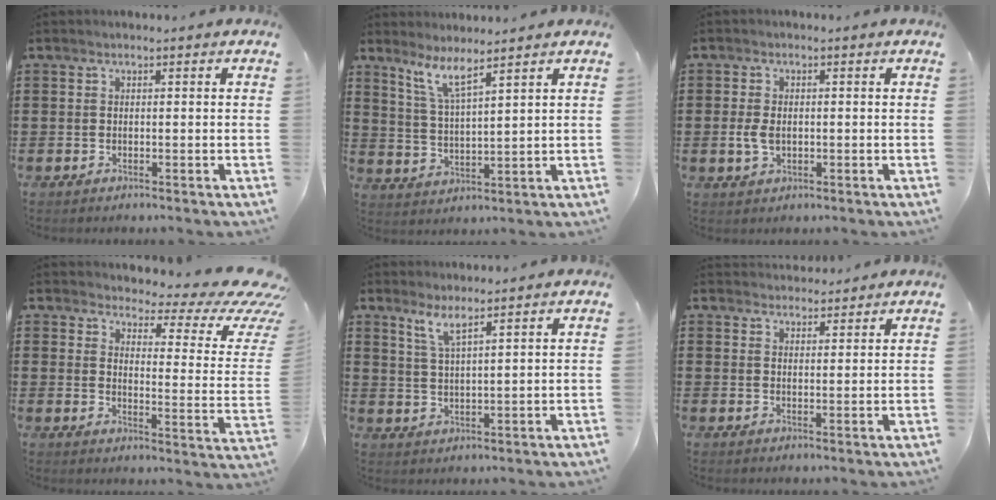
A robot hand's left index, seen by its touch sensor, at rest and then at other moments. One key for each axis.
{"total": 5.6, "fx": 4.3, "fy": 0.2, "fz": 3.6, "tx": -0.084, "ty": -0.015, "tz": 0.074}
{"total": 3.1, "fx": -0.4, "fy": 1.9, "fz": 2.4, "tx": -0.063, "ty": -0.002, "tz": -0.011}
{"total": 5.4, "fx": 4.1, "fy": 1.6, "fz": 3.1, "tx": -0.056, "ty": -0.035, "tz": 0.064}
{"total": 3.7, "fx": 2.9, "fy": -0.1, "fz": 2.2, "tx": -0.053, "ty": -0.006, "tz": 0.053}
{"total": 2.4, "fx": 2.3, "fy": 0.5, "fz": -0.2, "tx": -0.002, "ty": -0.004, "tz": 0.045}